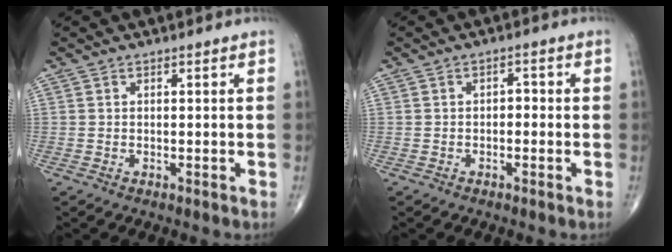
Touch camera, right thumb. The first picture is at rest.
{"total": 1.7, "force": [-0.3, 1.2, 1.3], "torque": [-0.007, 0.008, -0.010]}